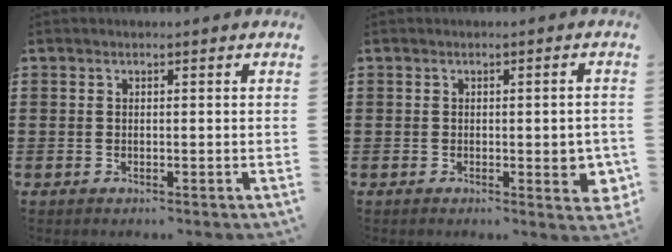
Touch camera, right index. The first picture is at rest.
{"total": 5.1, "force": [-0.5, 1.5, 4.8], "torque": [-0.061, -0.006, -0.009]}